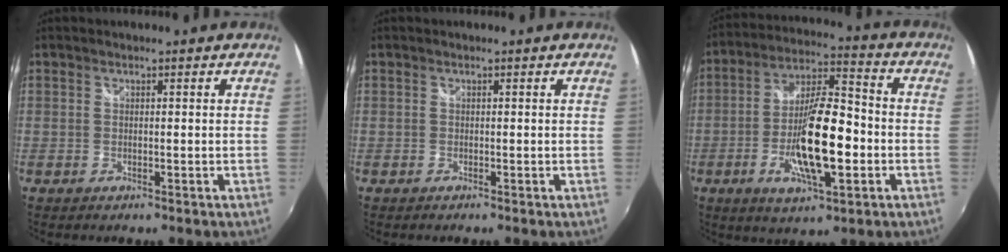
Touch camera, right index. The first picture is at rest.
{"total": 0.0}
{"total": 15.6, "force": [-4.0, 4.3, 14.5], "torque": [-0.273, -0.001, -0.072]}